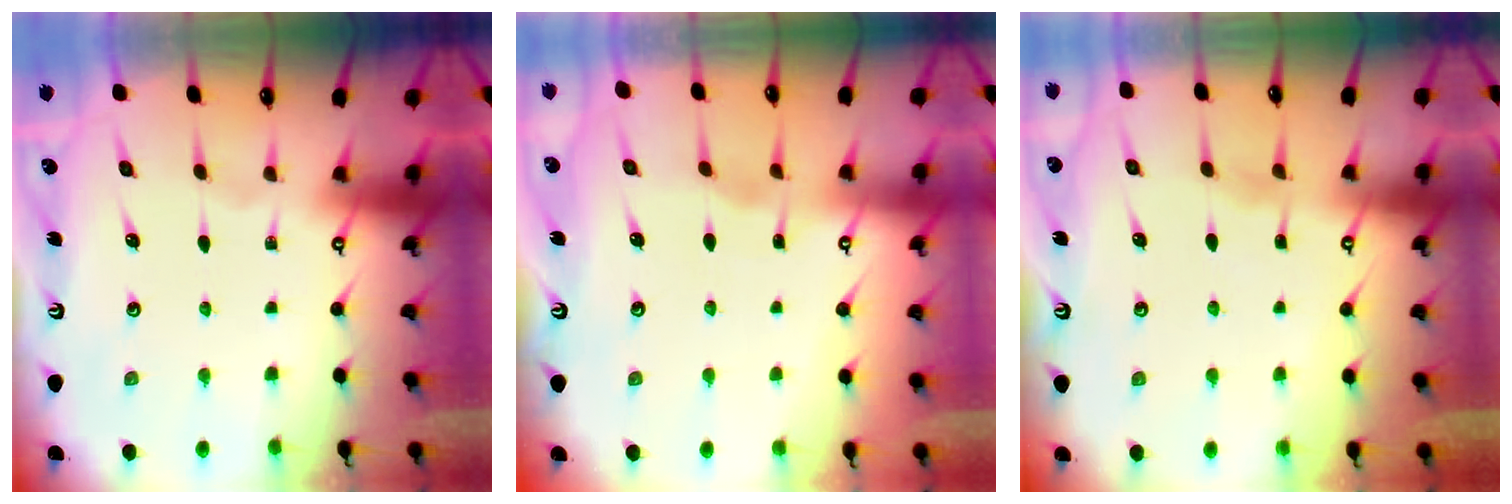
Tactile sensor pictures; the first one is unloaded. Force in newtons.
{"total": 2.9, "press": 2.8, "slide": 0.4}
{"total": 3.4, "press": 3.4, "slide": 0.4}